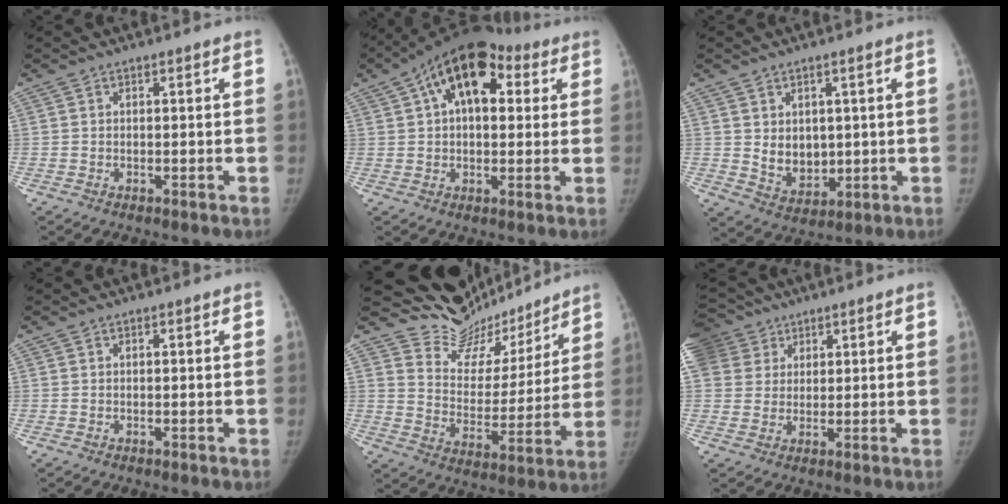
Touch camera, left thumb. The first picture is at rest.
{"total": 16.1, "force": [5.8, 9.3, 11.8], "torque": [-0.156, 0.025, 0.080]}
{"total": 6.7, "force": [0.8, 5.2, 4.2], "torque": [-0.034, -0.018, 0.034]}
{"total": 0.0}
{"total": 17.1, "force": [15.9, 6.2, 1.6], "torque": [0.020, -0.109, 0.245]}
{"total": 14.7, "force": [6.9, 11.9, 5.0], "torque": [-0.122, 0.029, 0.137]}